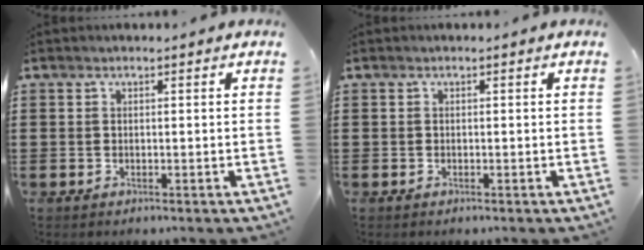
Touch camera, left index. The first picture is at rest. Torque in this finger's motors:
{"motor_torque": [0.00, 0.00, 0.00, -0.01]}